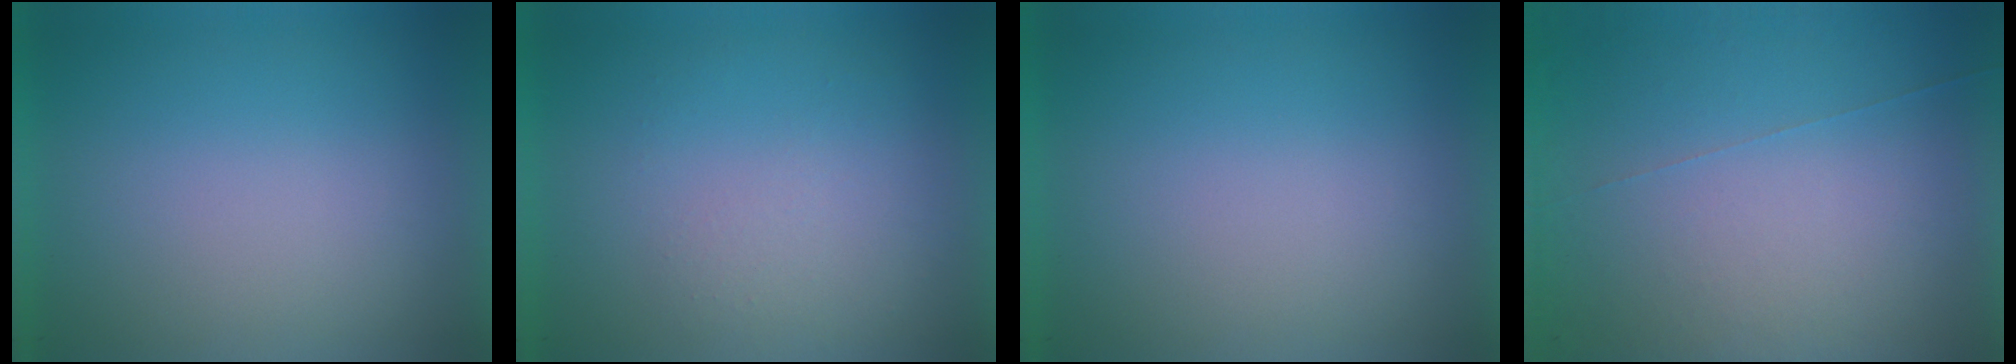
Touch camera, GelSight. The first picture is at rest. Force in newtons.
{"total": 1.1}
{"total": 0.0}
{"total": 6.7}